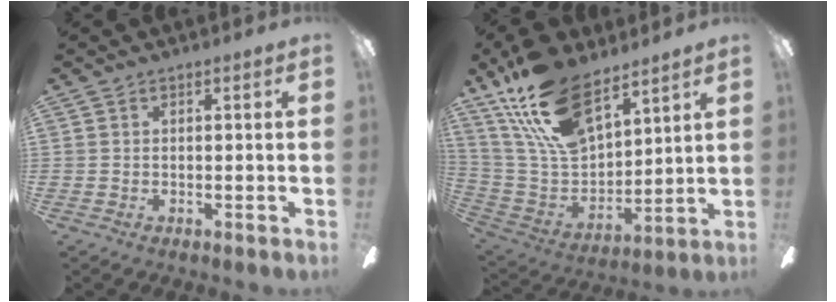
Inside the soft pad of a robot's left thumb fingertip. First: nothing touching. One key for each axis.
{"total": 21.2, "fx": 14.3, "fy": 9.7, "fz": 12.3, "tx": -0.260, "ty": -0.078, "tz": 0.258}